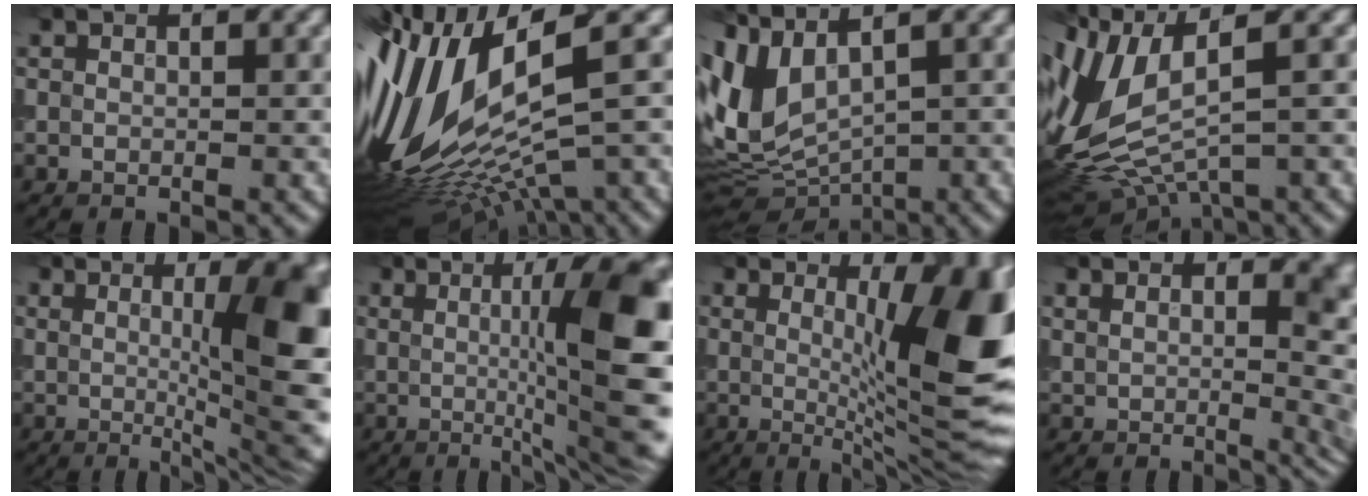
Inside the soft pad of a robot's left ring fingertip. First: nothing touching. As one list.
[{"total": 15.4, "force": [1.9, 5.7, 14.2], "torque": [-0.301, -0.010, 0.067]}, {"total": 6.7, "force": [1.4, 3.3, 5.6], "torque": [-0.132, -0.011, 0.035]}, {"total": 9.0, "force": [1.2, 4.2, 7.8], "torque": [-0.185, -0.009, 0.025]}, {"total": 12.9, "force": [1.3, 3.6, 12.4], "torque": [-0.117, 0.001, 0.020]}, {"total": 14.4, "force": [1.1, 3.8, 13.8], "torque": [-0.137, 0.007, 0.014]}, {"total": 13.3, "force": [2.1, 3.9, 12.6], "torque": [-0.133, -0.004, 0.035]}, {"total": 8.8, "force": [2.5, 4.4, 7.1], "torque": [-0.031, 0.005, 0.040]}]